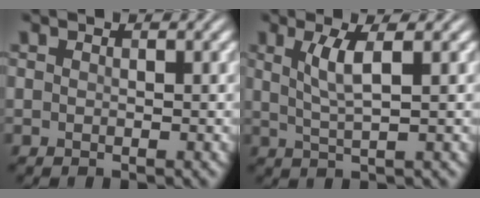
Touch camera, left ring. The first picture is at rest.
{"total": 3.0, "force": [1.0, 0.6, 2.8], "torque": [-0.056, 0.001, 0.022]}